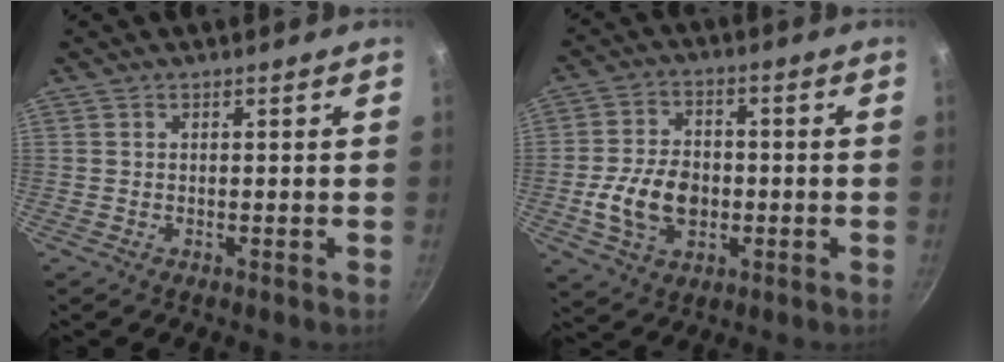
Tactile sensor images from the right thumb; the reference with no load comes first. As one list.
[{"total": 11.3, "force": [-2.0, 7.9, 7.8], "torque": [-0.126, 0.015, -0.037]}]